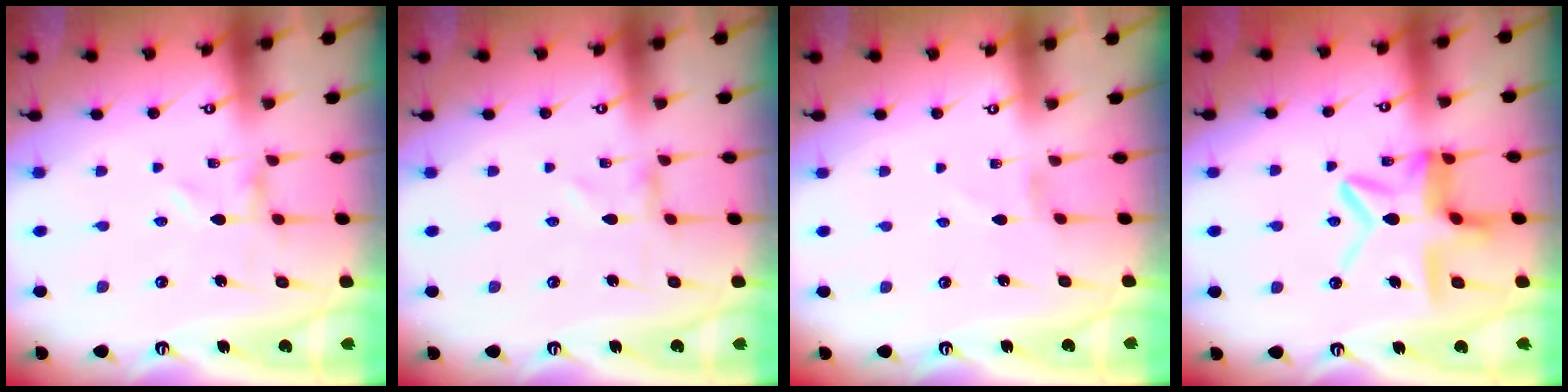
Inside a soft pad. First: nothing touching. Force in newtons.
{"total": 0.0}
{"total": 0.0}
{"total": 13.1, "press": 13.0, "slide": 1.4}